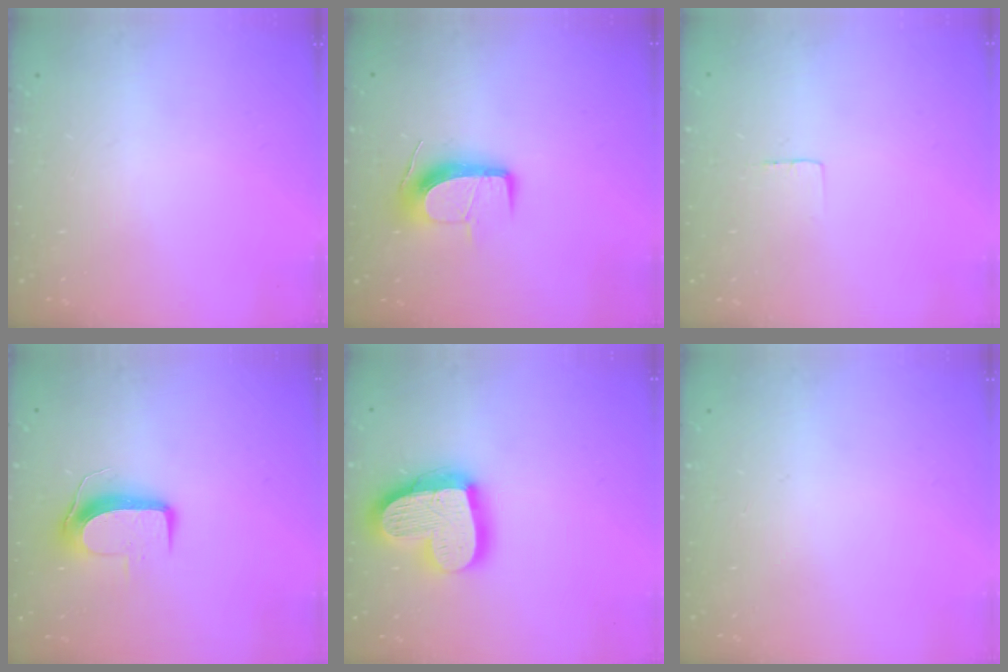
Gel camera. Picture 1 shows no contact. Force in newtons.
{"total": 10.9, "press": 10.9, "slide": 0.2}
{"total": 2.3, "press": 2.3, "slide": 0.1}
{"total": 8.8, "press": 8.8, "slide": 0.2}
{"total": 21.1, "press": 21.0, "slide": 1.8}
{"total": 0.7, "press": 0.6, "slide": 0.3}